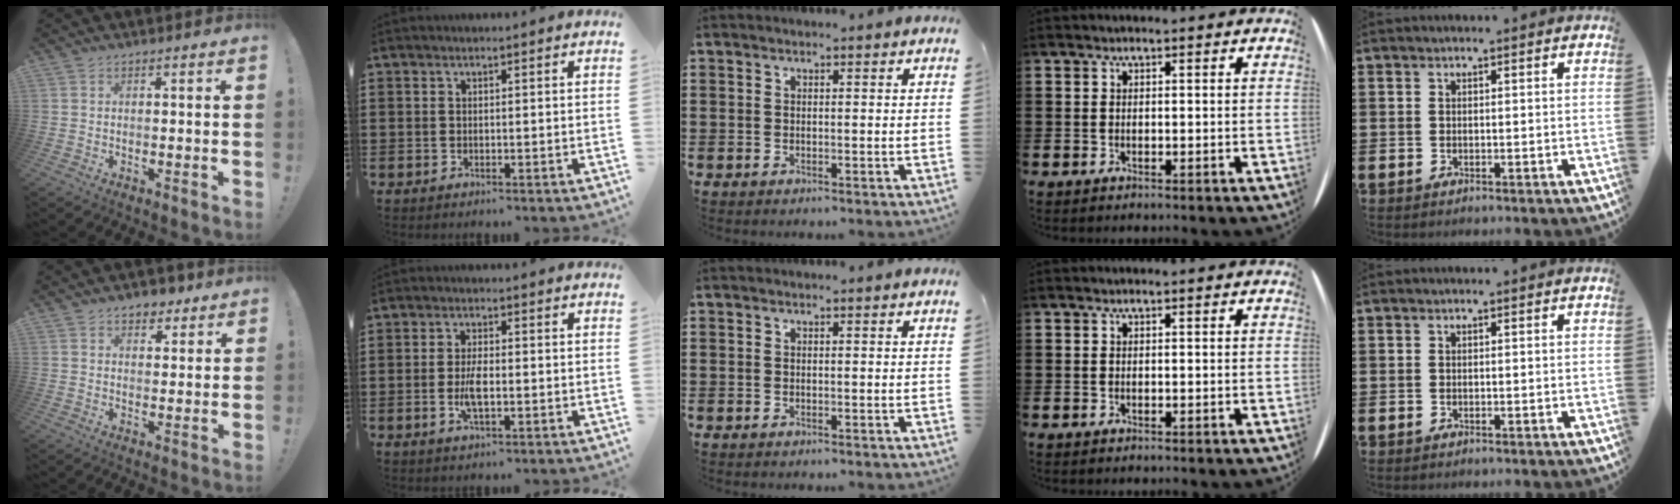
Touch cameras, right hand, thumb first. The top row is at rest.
{"thumb": {"total": 5.3, "force": [3.7, 3.4, 1.7], "torque": [-0.007, -0.018, 0.066]}, "index": {"total": 4.1, "force": [-0.8, 1.5, 3.8], "torque": [-0.080, -0.001, -0.019]}}